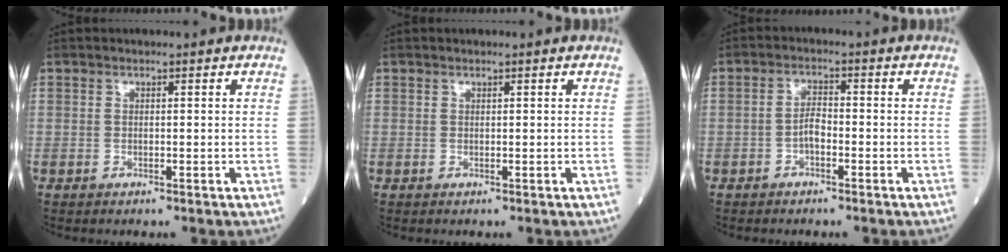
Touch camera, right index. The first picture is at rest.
{"total": 0.0}
{"total": 2.4, "force": [-1.2, 0.9, 1.9], "torque": [-0.031, 0.005, -0.023]}